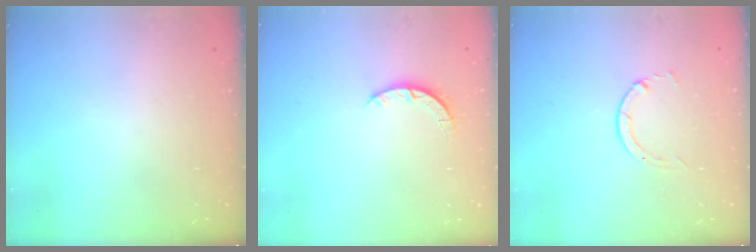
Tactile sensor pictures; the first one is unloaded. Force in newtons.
{"total": 2.7, "press": 2.7, "slide": 0.4}
{"total": 1.3, "press": 1.2, "slide": 0.3}